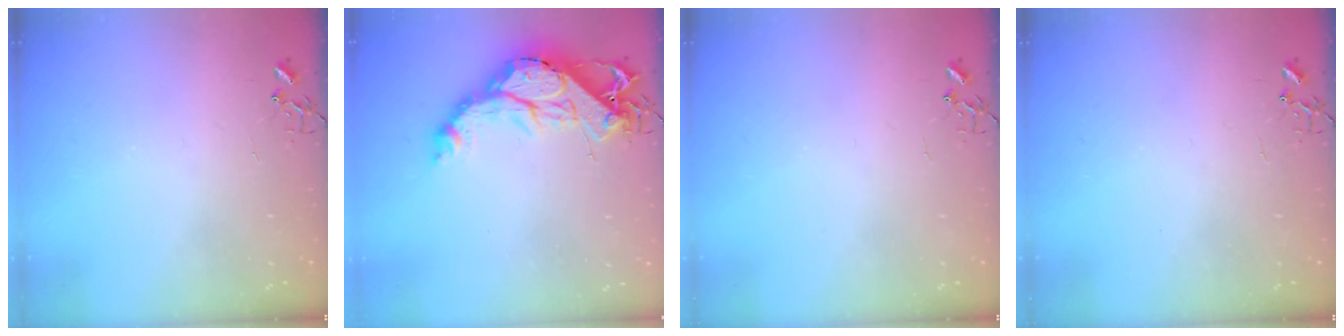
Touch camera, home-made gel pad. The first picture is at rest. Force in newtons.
{"total": 18.0, "press": 17.9, "slide": 1.7}
{"total": 0.0}
{"total": 0.0}